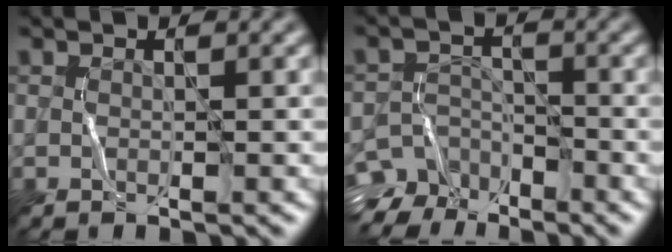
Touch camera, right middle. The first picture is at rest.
{"total": 5.4, "force": [-4.5, 2.9, 0.6], "torque": [0.004, 0.002, -0.082]}